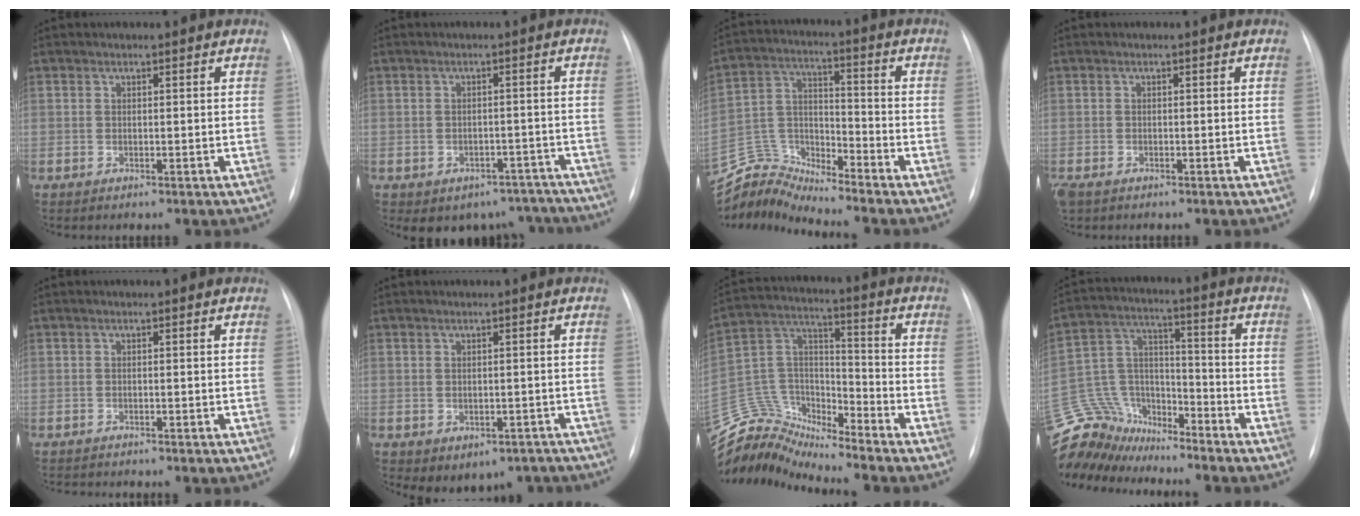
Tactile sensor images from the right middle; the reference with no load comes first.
{"total": 9.5, "force": [-7.7, 5.5, 1.3], "torque": [0.004, 0.029, -0.081]}
{"total": 8.8, "force": [-8.7, -0.7, -1.2], "torque": [0.013, 0.041, -0.168]}
{"total": 2.4, "force": [-1.6, 1.3, 1.2], "torque": [-0.028, -0.005, -0.023]}
{"total": 2.0, "force": [-2.0, 0.2, 0.3], "torque": [0.000, -0.007, -0.028]}
{"total": 7.0, "force": [-4.8, 4.5, 2.3], "torque": [-0.016, 0.019, -0.054]}
{"total": 13.1, "force": [-13.1, 1.0, 0.7], "torque": [-0.016, 0.068, -0.250]}
{"total": 15.0, "force": [-14.1, 5.0, 1.5], "torque": [-0.046, 0.047, -0.260]}